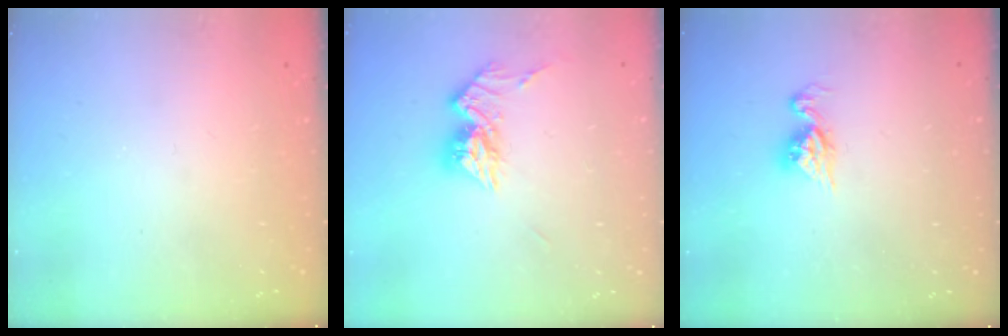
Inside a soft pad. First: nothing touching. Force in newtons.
{"total": 11.6, "press": 11.6, "slide": 0.8}
{"total": 7.2, "press": 7.2, "slide": 0.7}